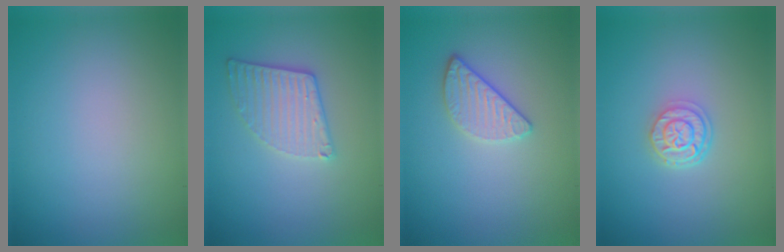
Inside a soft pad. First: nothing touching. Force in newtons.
{"total": 3.2, "press": 3.0, "slide": 0.9}
{"total": 2.4, "press": 2.2, "slide": 0.9}
{"total": 2.7, "press": 2.2, "slide": 1.5}